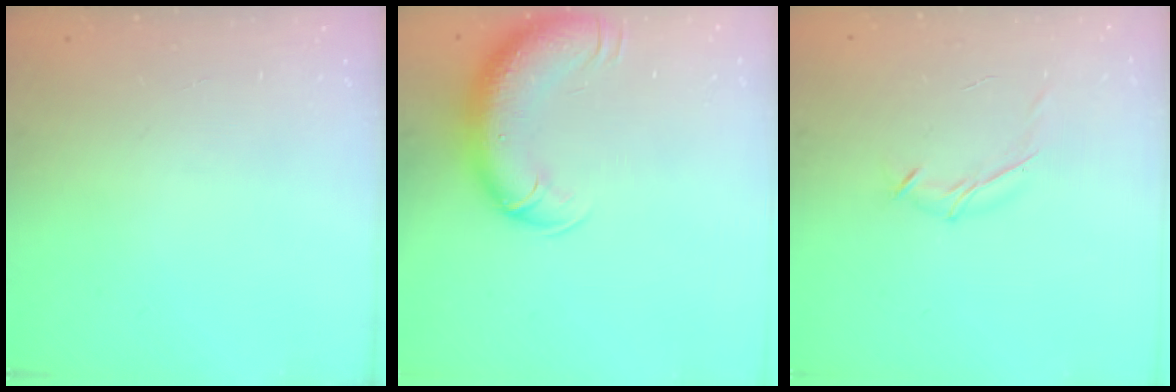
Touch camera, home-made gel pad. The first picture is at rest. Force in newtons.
{"total": 13.1, "press": 12.7, "slide": 3.2}
{"total": 6.7, "press": 6.6, "slide": 1.2}